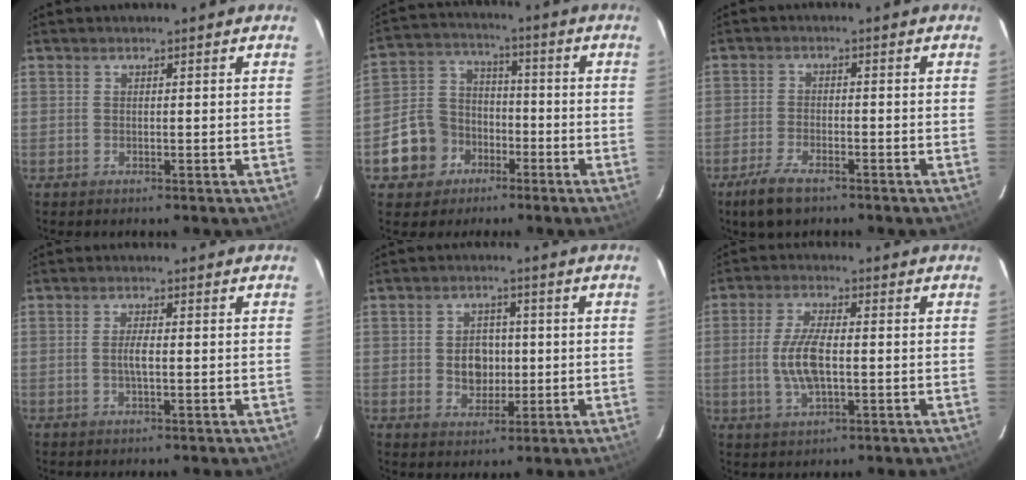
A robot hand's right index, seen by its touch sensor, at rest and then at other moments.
{"total": 10.7, "force": [-5.0, 9.1, 2.8], "torque": [-0.085, 0.039, -0.074]}
{"total": 6.4, "force": [-4.6, 2.2, 3.9], "torque": [-0.103, -0.012, -0.086]}
{"total": 2.2, "force": [-0.4, 0.4, 2.1], "torque": [-0.041, -0.002, -0.007]}
{"total": 5.8, "force": [-0.3, 4.7, 3.4], "torque": [-0.065, 0.009, 0.003]}
{"total": 7.8, "force": [-0.8, 2.2, 7.4], "torque": [-0.151, -0.004, -0.015]}